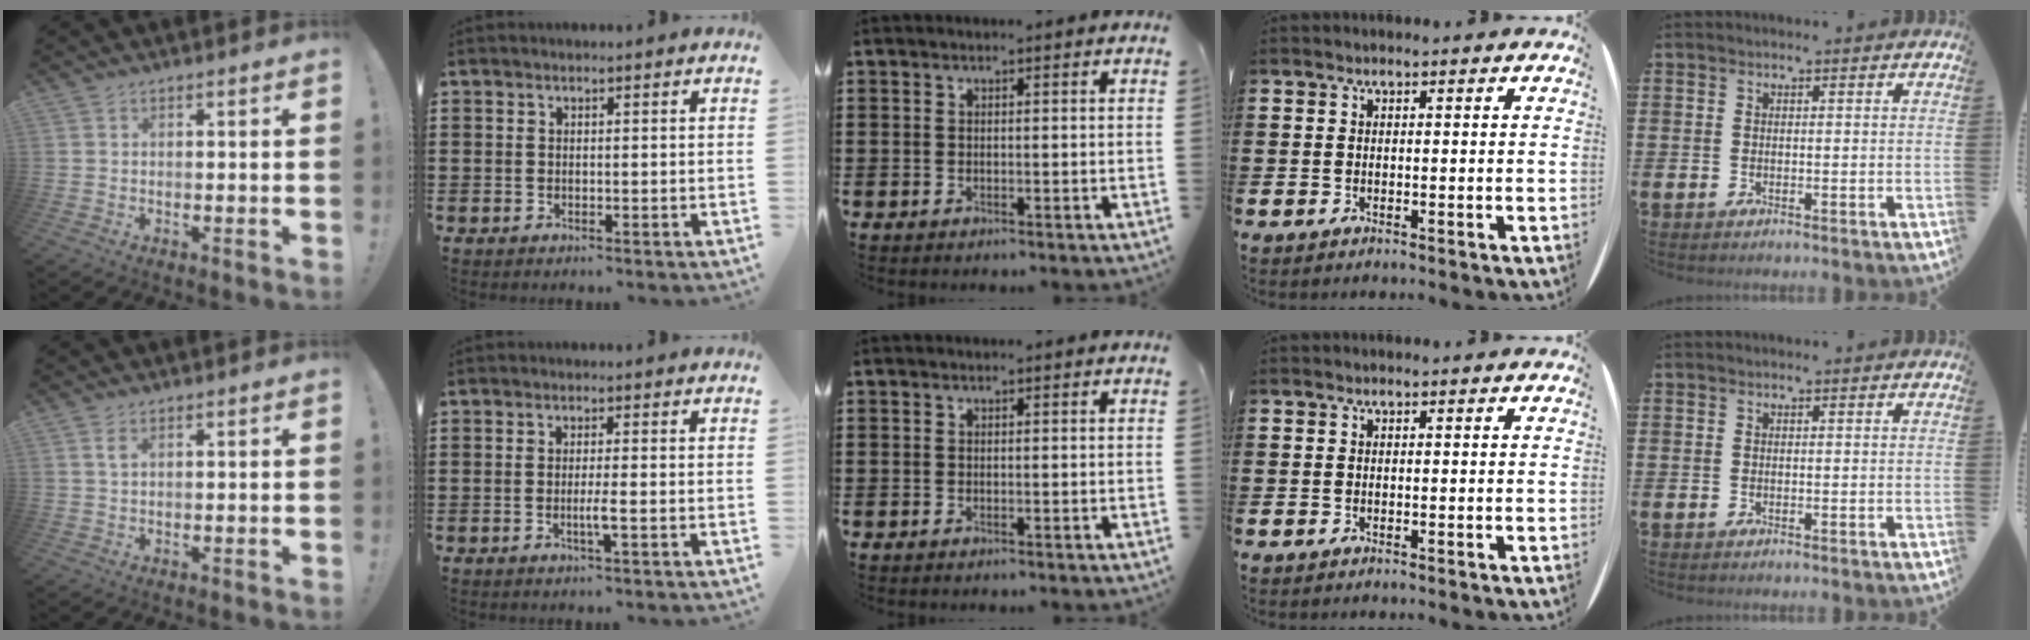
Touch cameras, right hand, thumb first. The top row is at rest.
{"thumb": {"total": 1.9, "force": [0.8, 0.6, 1.5], "torque": [-0.027, 0.000, 0.012]}, "index": {"total": 2.6, "force": [-0.8, -0.1, 2.4], "torque": [-0.041, -0.005, -0.015]}}